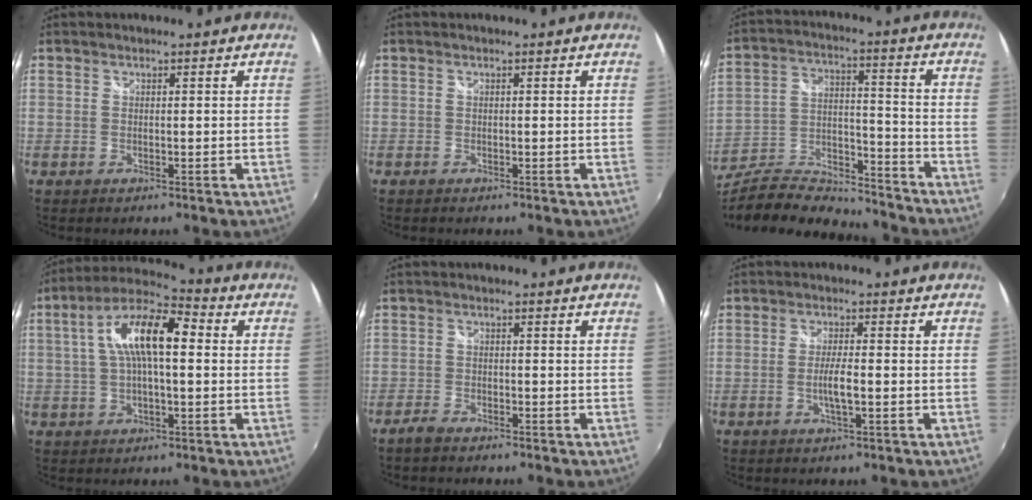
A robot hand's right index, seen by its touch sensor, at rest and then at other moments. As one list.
[{"total": 0.0}, {"total": 20.0, "force": [-17.1, 5.7, 8.7], "torque": [-0.172, 0.002, -0.277]}, {"total": 13.2, "force": [1.8, 4.9, 12.1], "torque": [-0.224, 0.026, 0.024]}, {"total": 2.9, "force": [-2.5, 0.9, 1.2], "torque": [-0.039, -0.003, -0.051]}, {"total": 3.4, "force": [-0.9, 0.4, 3.2], "torque": [-0.061, -0.004, -0.018]}]